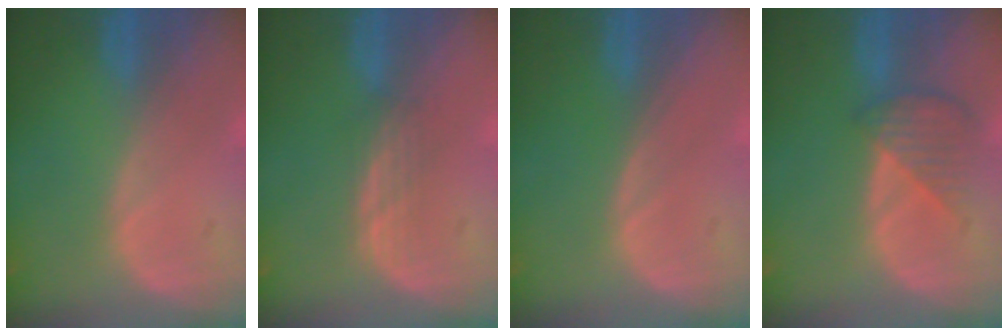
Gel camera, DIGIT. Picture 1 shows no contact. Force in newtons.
{"total": 2.2, "press": 2.1, "slide": 0.2}
{"total": 0.0}
{"total": 4.5, "press": 4.1, "slide": 1.7}